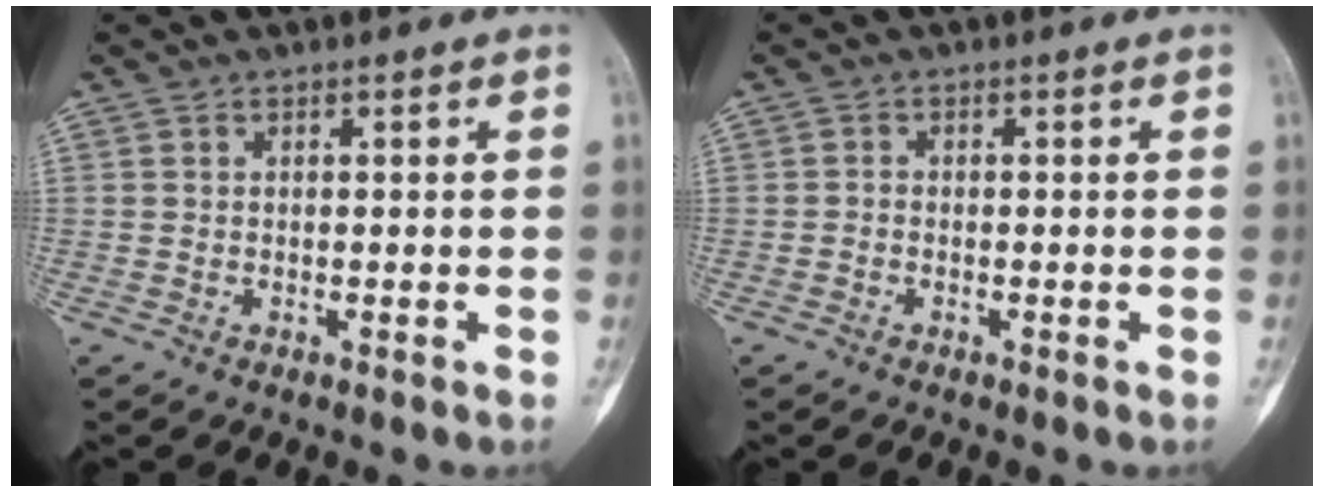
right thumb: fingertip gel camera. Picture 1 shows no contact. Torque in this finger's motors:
{"motor_torque": [-0.13, -0.13, -0.05, 0.04, -0.02]}